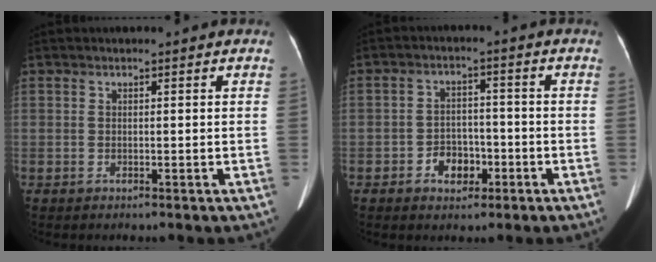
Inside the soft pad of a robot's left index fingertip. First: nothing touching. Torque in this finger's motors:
{"motor_torque": [0.11, 0.03, 0.05, 0.00]}